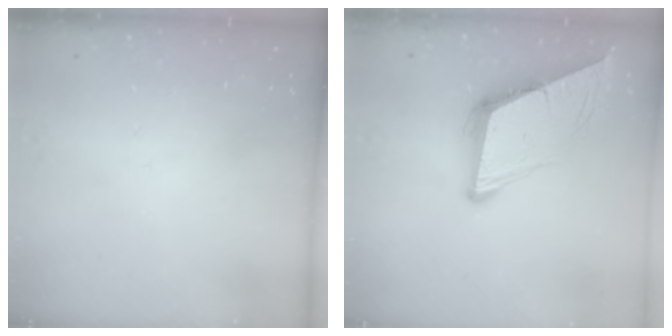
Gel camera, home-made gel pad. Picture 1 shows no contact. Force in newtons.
{"total": 9.1, "press": 9.1, "slide": 0.4}